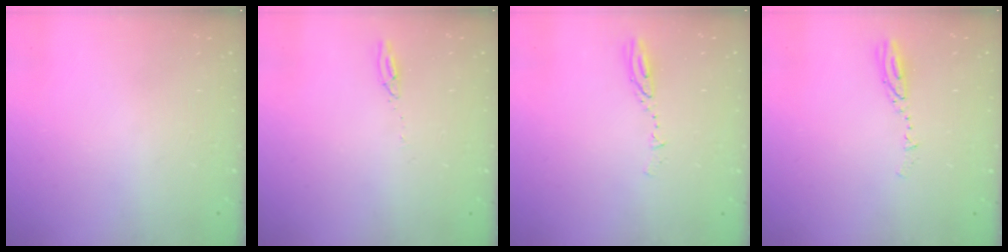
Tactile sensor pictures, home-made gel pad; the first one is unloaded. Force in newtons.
{"total": 2.7, "press": 2.7, "slide": 0.2}
{"total": 3.9, "press": 3.9, "slide": 0.3}
{"total": 3.8, "press": 3.8, "slide": 0.2}